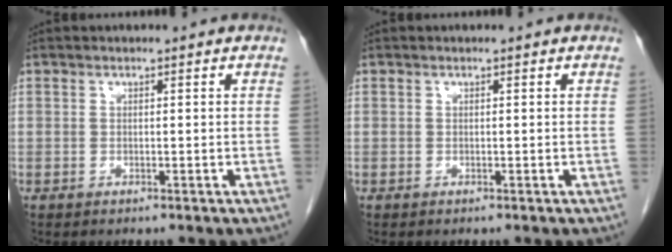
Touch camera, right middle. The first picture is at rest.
{"total": 0.0}